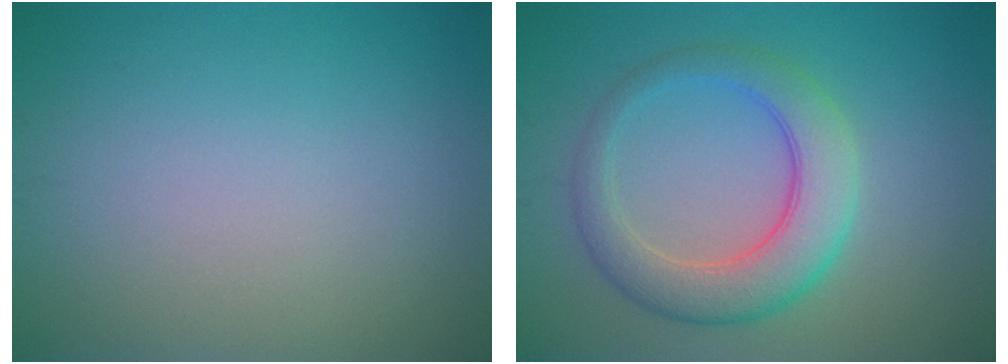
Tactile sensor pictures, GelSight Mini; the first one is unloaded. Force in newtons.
{"total": 5.6, "press": 5.6, "slide": 0.3}